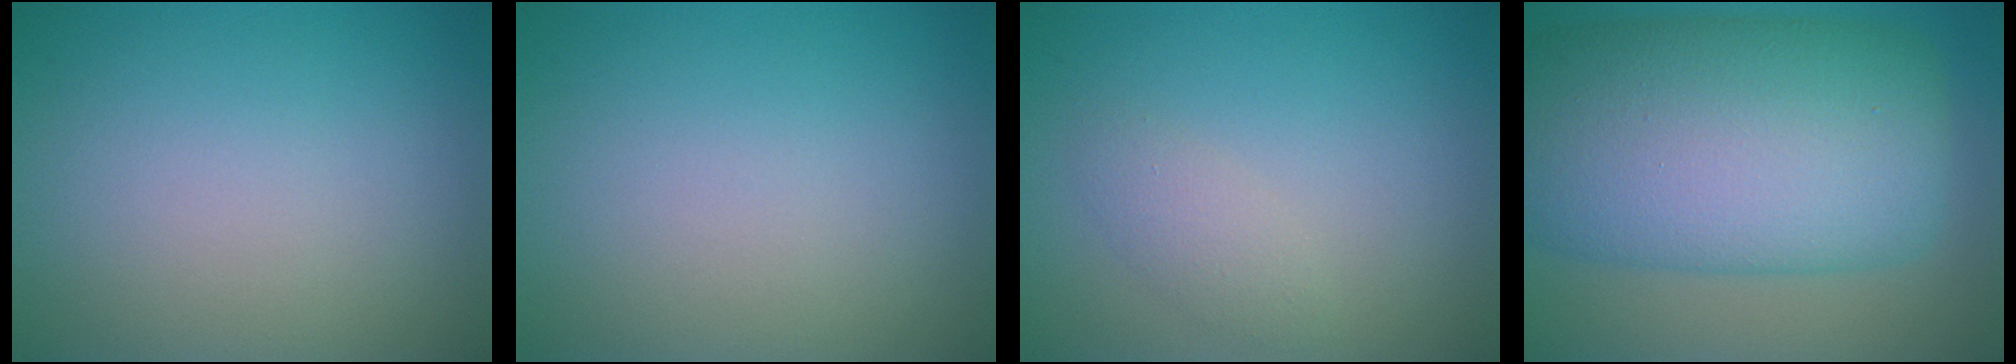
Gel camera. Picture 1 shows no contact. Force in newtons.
{"total": 0.0}
{"total": 1.5, "press": 1.5, "slide": 0.0}
{"total": 14.6, "press": 14.6, "slide": 0.1}